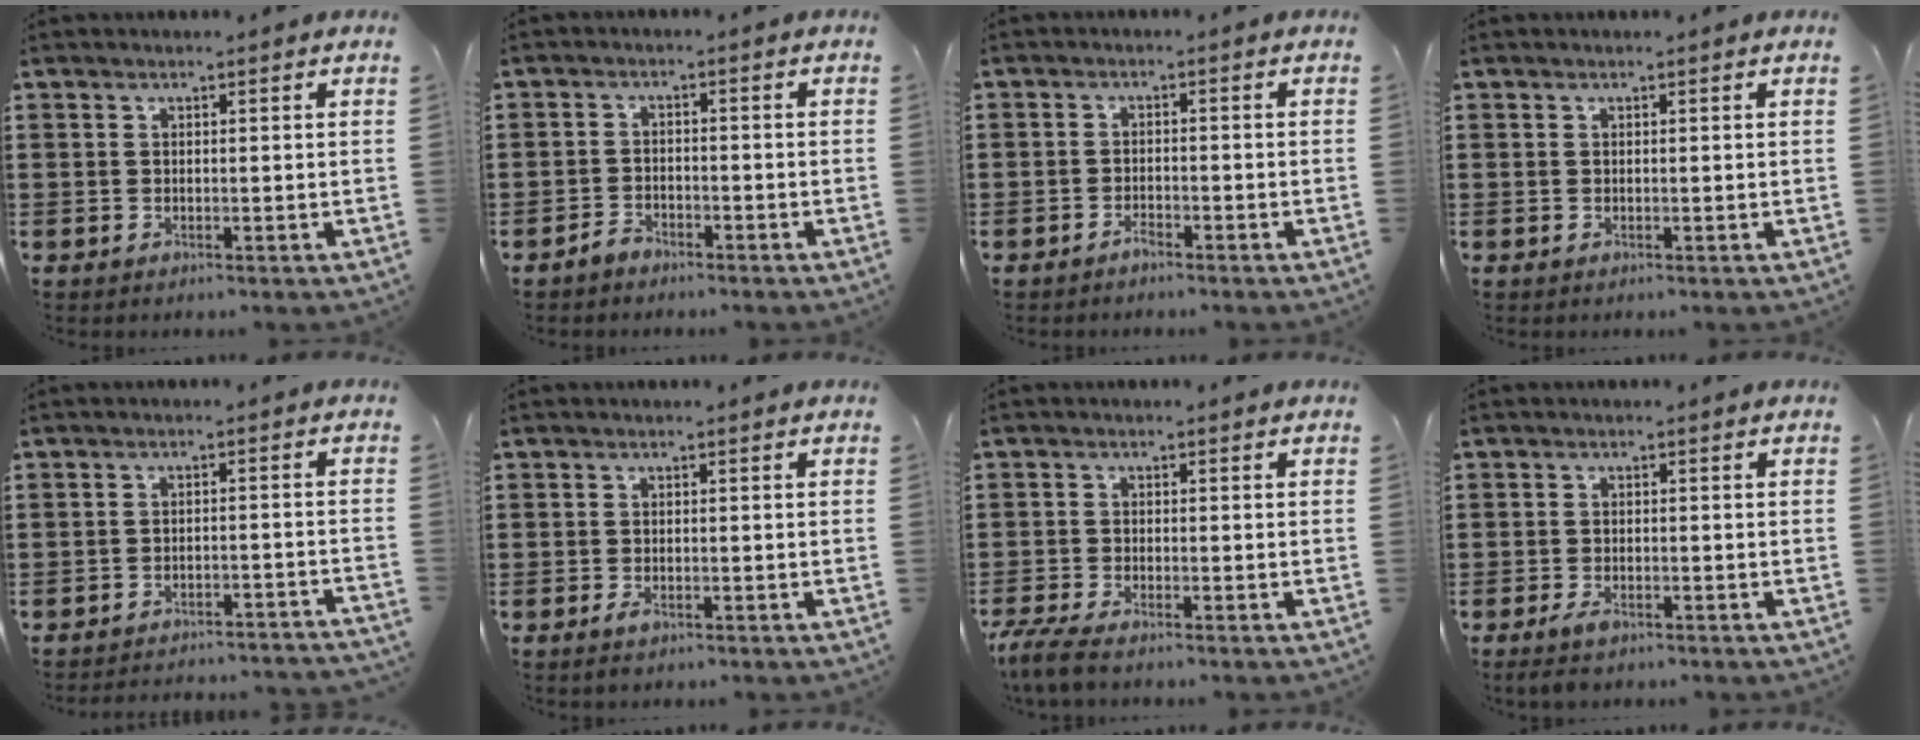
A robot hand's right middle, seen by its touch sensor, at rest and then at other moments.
{"total": 2.4, "force": [-2.1, 1.0, 0.2], "torque": [-0.009, 0.005, -0.045]}
{"total": 1.8, "force": [-1.6, 0.6, 0.3], "torque": [-0.010, 0.001, -0.034]}
{"total": 0.0}
{"total": 3.0, "force": [-3.0, -0.1, 0.3], "torque": [-0.009, 0.000, -0.062]}
{"total": 1.3, "force": [-0.8, 0.5, 0.9], "torque": [-0.027, -0.006, -0.018]}
{"total": 3.5, "force": [-3.2, 0.1, 1.5], "torque": [-0.046, -0.012, -0.067]}
{"total": 2.0, "force": [-1.4, 0.7, 1.4], "torque": [-0.041, -0.007, -0.030]}